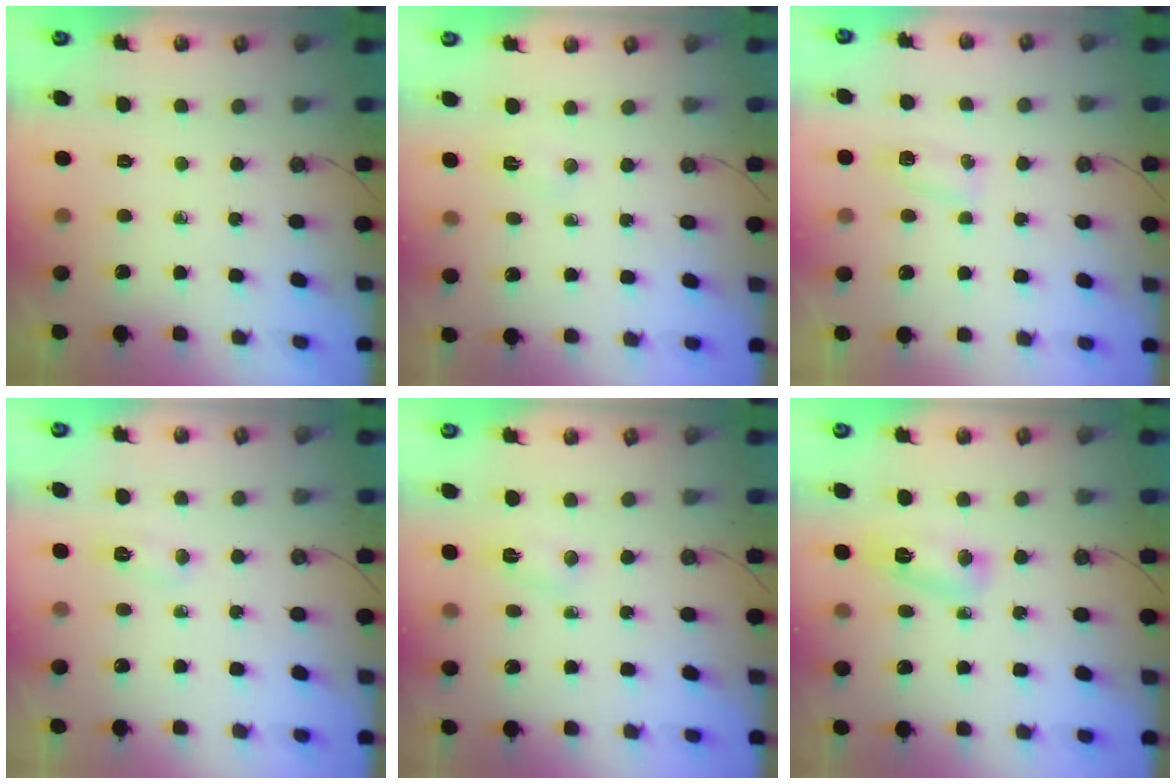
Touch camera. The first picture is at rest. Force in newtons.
{"total": 2.7, "press": 1.1, "slide": 2.5}
{"total": 4.9, "press": 4.9, "slide": 0.5}
{"total": 5.9, "press": 5.8, "slide": 0.7}
{"total": 2.3, "press": 2.2, "slide": 0.6}
{"total": 6.3, "press": 6.1, "slide": 1.4}